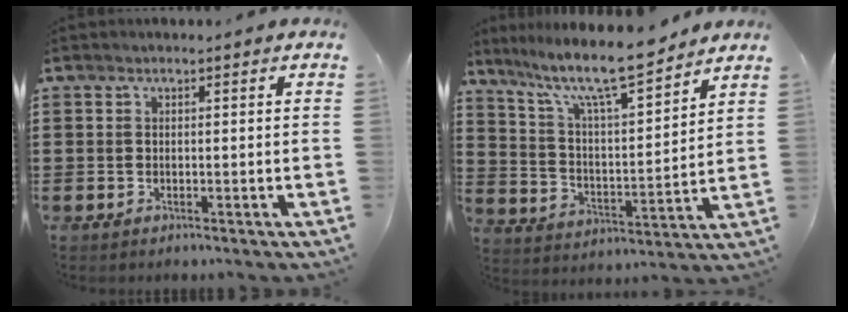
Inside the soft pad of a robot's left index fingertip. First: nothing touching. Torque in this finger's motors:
{"motor_torque": [2.14, 0.00, 0.86, 0.14]}